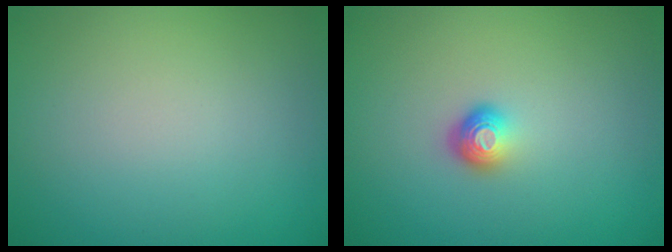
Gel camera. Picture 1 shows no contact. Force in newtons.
{"total": 1.8, "press": 1.2, "slide": 1.3}